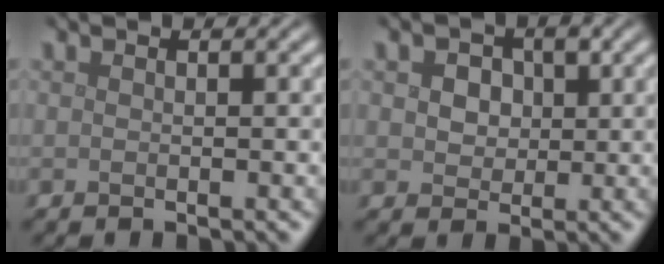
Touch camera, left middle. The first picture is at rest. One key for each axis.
{"total": 4.0, "fx": 1.4, "fy": 3.1, "fz": 2.0, "tx": -0.037, "ty": 0.010, "tz": 0.010}